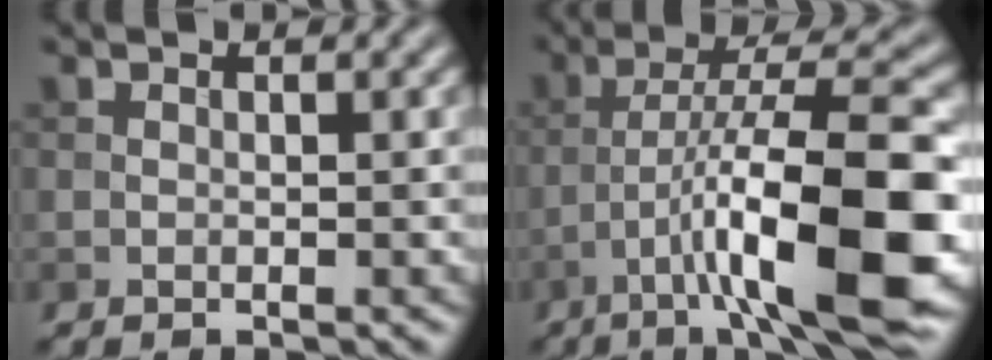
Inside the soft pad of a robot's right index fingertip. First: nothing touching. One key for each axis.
{"total": 13.3, "fx": -4.9, "fy": 2.8, "fz": 12.1, "tx": -0.194, "ty": 0.015, "tz": -0.072}